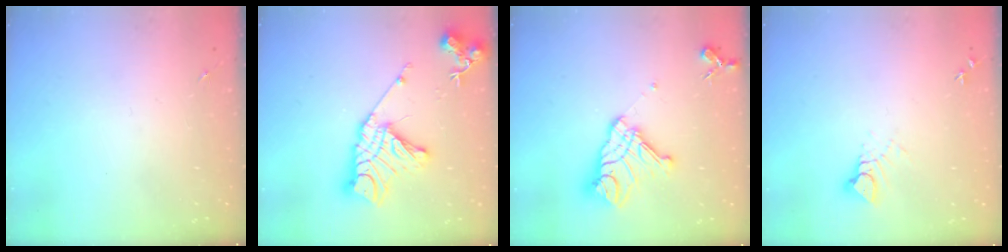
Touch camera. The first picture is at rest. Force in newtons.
{"total": 19.1, "press": 19.0, "slide": 1.8}
{"total": 15.8, "press": 15.7, "slide": 1.7}
{"total": 4.0, "press": 3.9, "slide": 0.4}